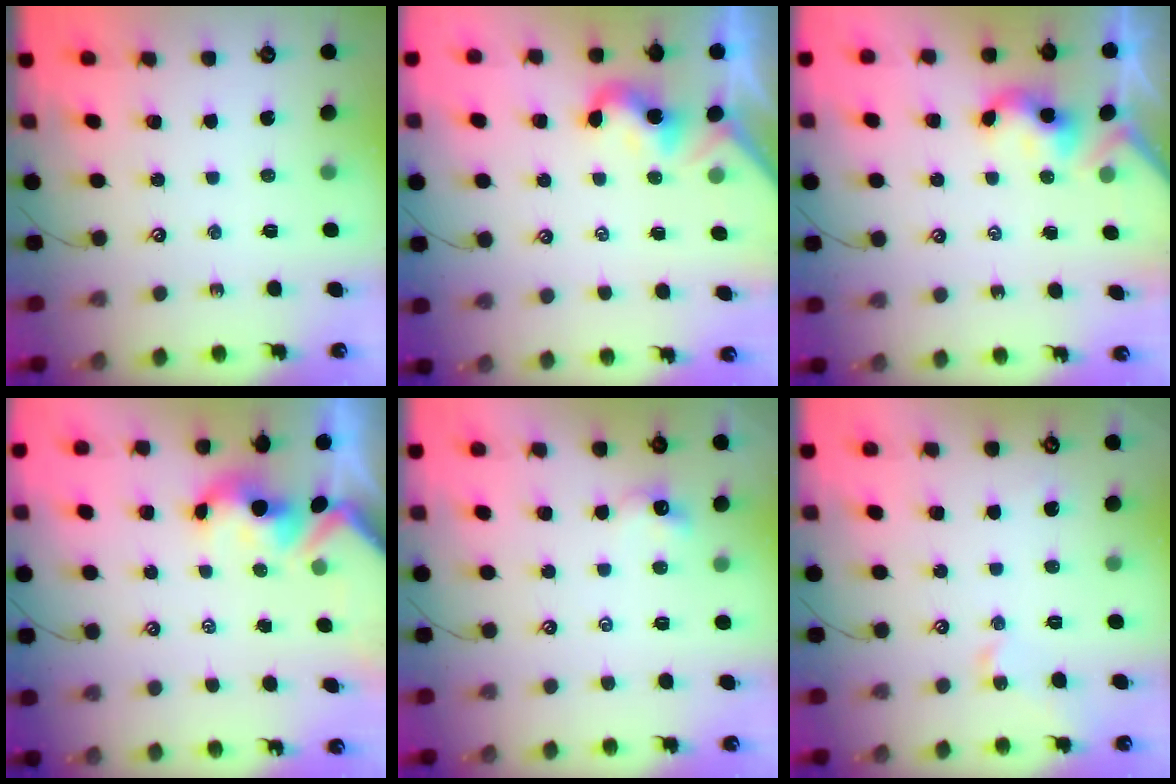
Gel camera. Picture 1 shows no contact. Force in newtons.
{"total": 0.6, "press": 0.4, "slide": 0.4}
{"total": 2.6, "press": 2.6, "slide": 0.3}
{"total": 1.8, "press": 1.7, "slide": 0.7}
{"total": 0.8, "press": 0.7, "slide": 0.4}
{"total": 1.3, "press": 1.3, "slide": 0.1}